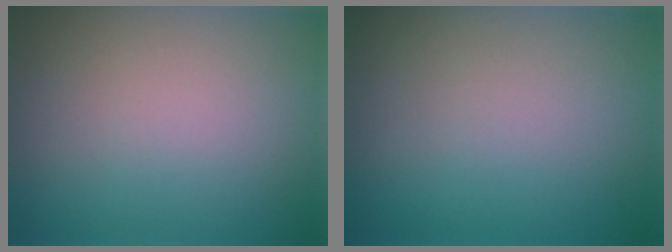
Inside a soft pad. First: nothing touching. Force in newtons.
{"total": 0.0}